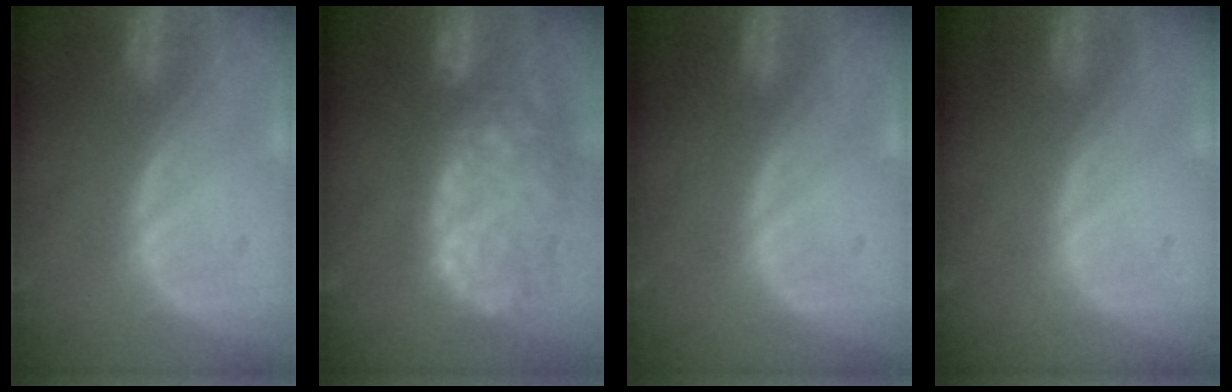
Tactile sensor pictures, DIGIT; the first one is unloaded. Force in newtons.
{"total": 13.1, "press": 10.8, "slide": 7.3}
{"total": 0.0}
{"total": 0.0}